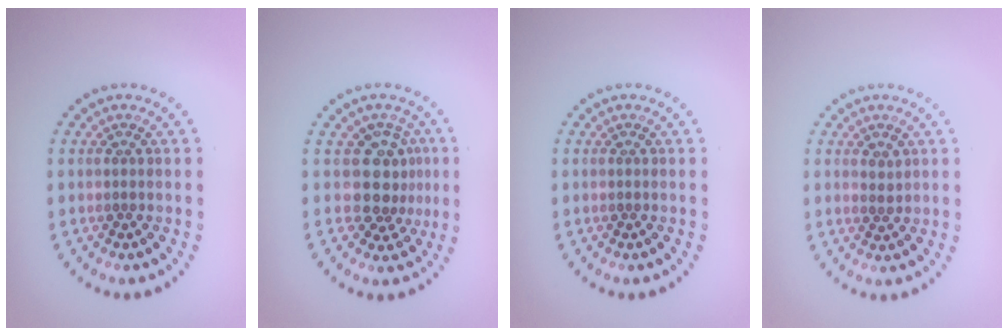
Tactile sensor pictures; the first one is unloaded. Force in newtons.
{"total": 3.5, "press": 2.7, "slide": 2.3}
{"total": 0.0}
{"total": 0.6, "press": 0.5, "slide": 0.2}